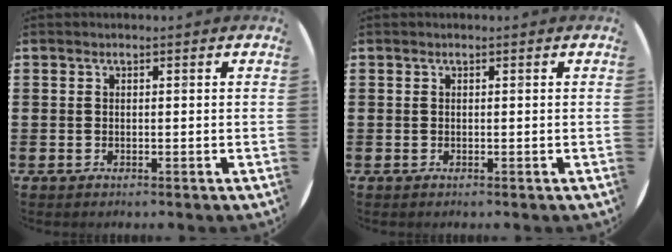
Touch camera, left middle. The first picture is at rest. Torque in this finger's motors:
{"motor_torque": [-0.09, 0.01, 0.00, -0.01]}